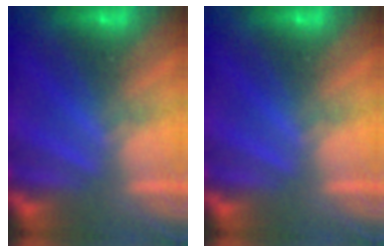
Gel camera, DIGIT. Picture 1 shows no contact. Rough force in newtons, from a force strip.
{"total": 0.0}